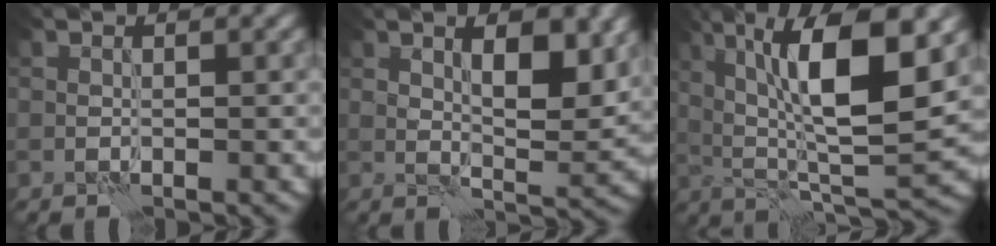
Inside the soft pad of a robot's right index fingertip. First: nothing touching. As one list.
[{"total": 5.9, "force": [2.1, 2.0, 5.1], "torque": [-0.072, 0.000, 0.035]}, {"total": 11.9, "force": [3.6, 3.3, 10.9], "torque": [-0.180, 0.004, 0.065]}]